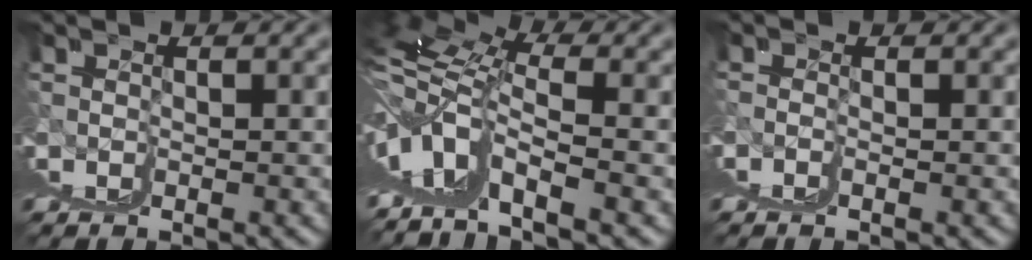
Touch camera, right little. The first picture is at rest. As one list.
[{"total": 8.5, "force": [3.1, 2.3, 7.6], "torque": [-0.102, 0.034, 0.049]}, {"total": 1.5, "force": [0.7, 0.8, 1.1], "torque": [-0.018, 0.004, 0.011]}]